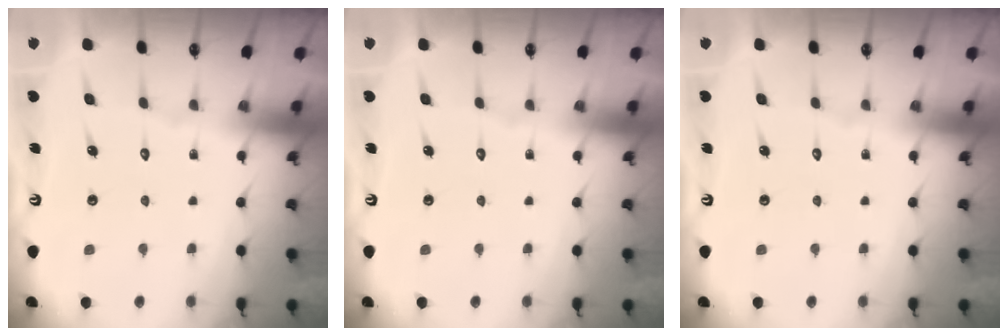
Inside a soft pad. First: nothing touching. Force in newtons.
{"total": 0.0}
{"total": 0.0}